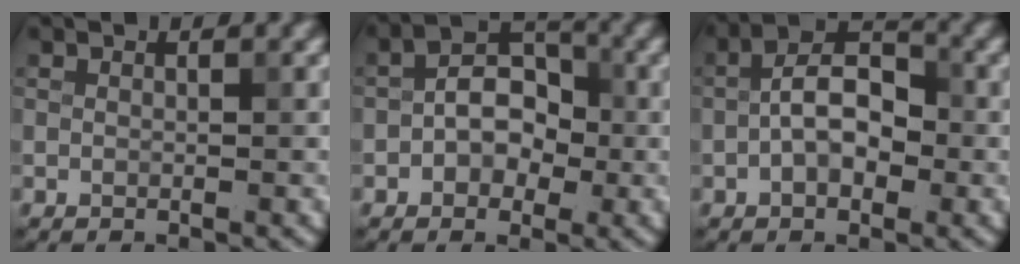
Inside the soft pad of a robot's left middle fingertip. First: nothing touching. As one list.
[{"total": 3.9, "force": [-0.8, 2.7, 2.6], "torque": [-0.037, 0.010, -0.019]}, {"total": 5.0, "force": [-1.1, 2.8, 4.0], "torque": [-0.070, 0.014, -0.023]}]